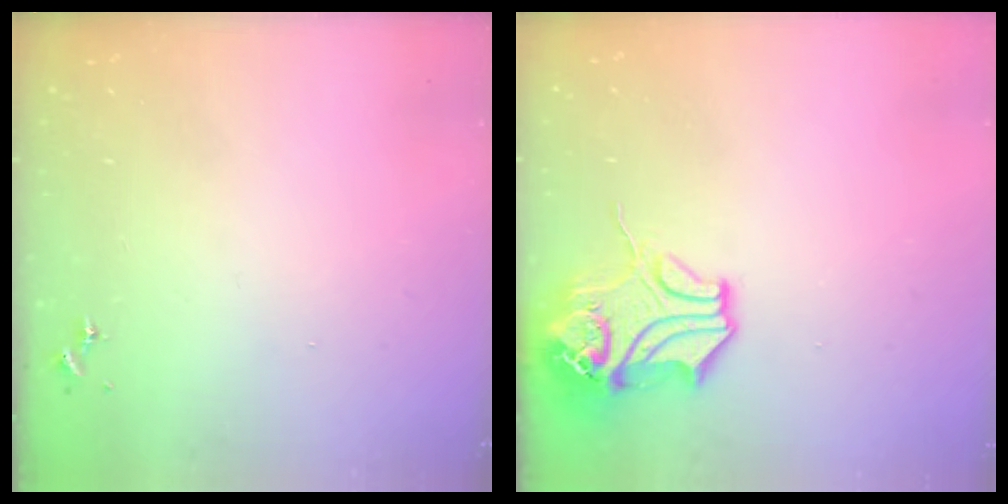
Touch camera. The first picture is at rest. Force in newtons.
{"total": 13.8, "press": 13.7, "slide": 2.0}